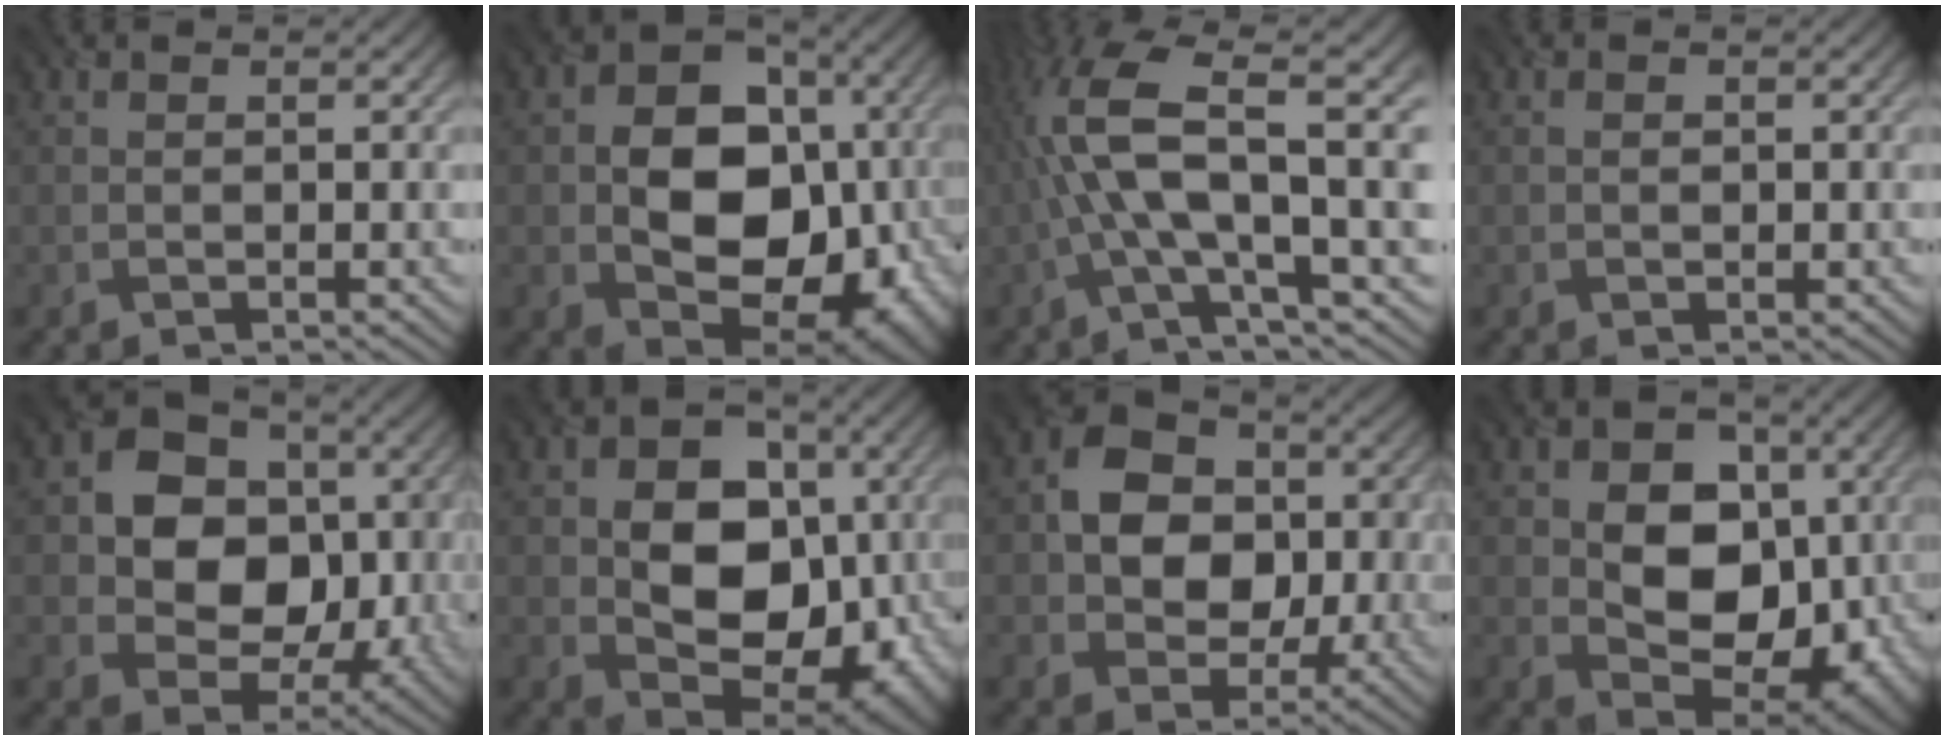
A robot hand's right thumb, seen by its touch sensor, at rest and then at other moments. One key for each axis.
{"total": 15.6, "fx": -1.4, "fy": 11.4, "fz": 10.5, "tx": -0.149, "ty": -0.022, "tz": -0.012}
{"total": 14.8, "fx": 0.2, "fy": 4.2, "fz": 14.2, "tx": -0.289, "ty": 0.015, "tz": 0.010}
{"total": 1.1, "fx": 0.0, "fy": 0.6, "fz": 0.9, "tx": -0.016, "ty": 0.000, "tz": 0.003}
{"total": 15.8, "fx": 2.0, "fy": 12.3, "fz": 9.6, "tx": -0.185, "ty": -0.014, "tz": 0.041}
{"total": 14.4, "fx": -0.5, "fy": 10.8, "fz": 9.5, "tx": -0.130, "ty": -0.013, "tz": -0.002}
{"total": 13.3, "fx": 1.2, "fy": 10.5, "fz": 8.2, "tx": -0.141, "ty": -0.003, "tz": 0.015}
{"total": 13.2, "fx": 0.2, "fy": 9.8, "fz": 8.9, "tx": -0.129, "ty": -0.003, "tz": 0.003}